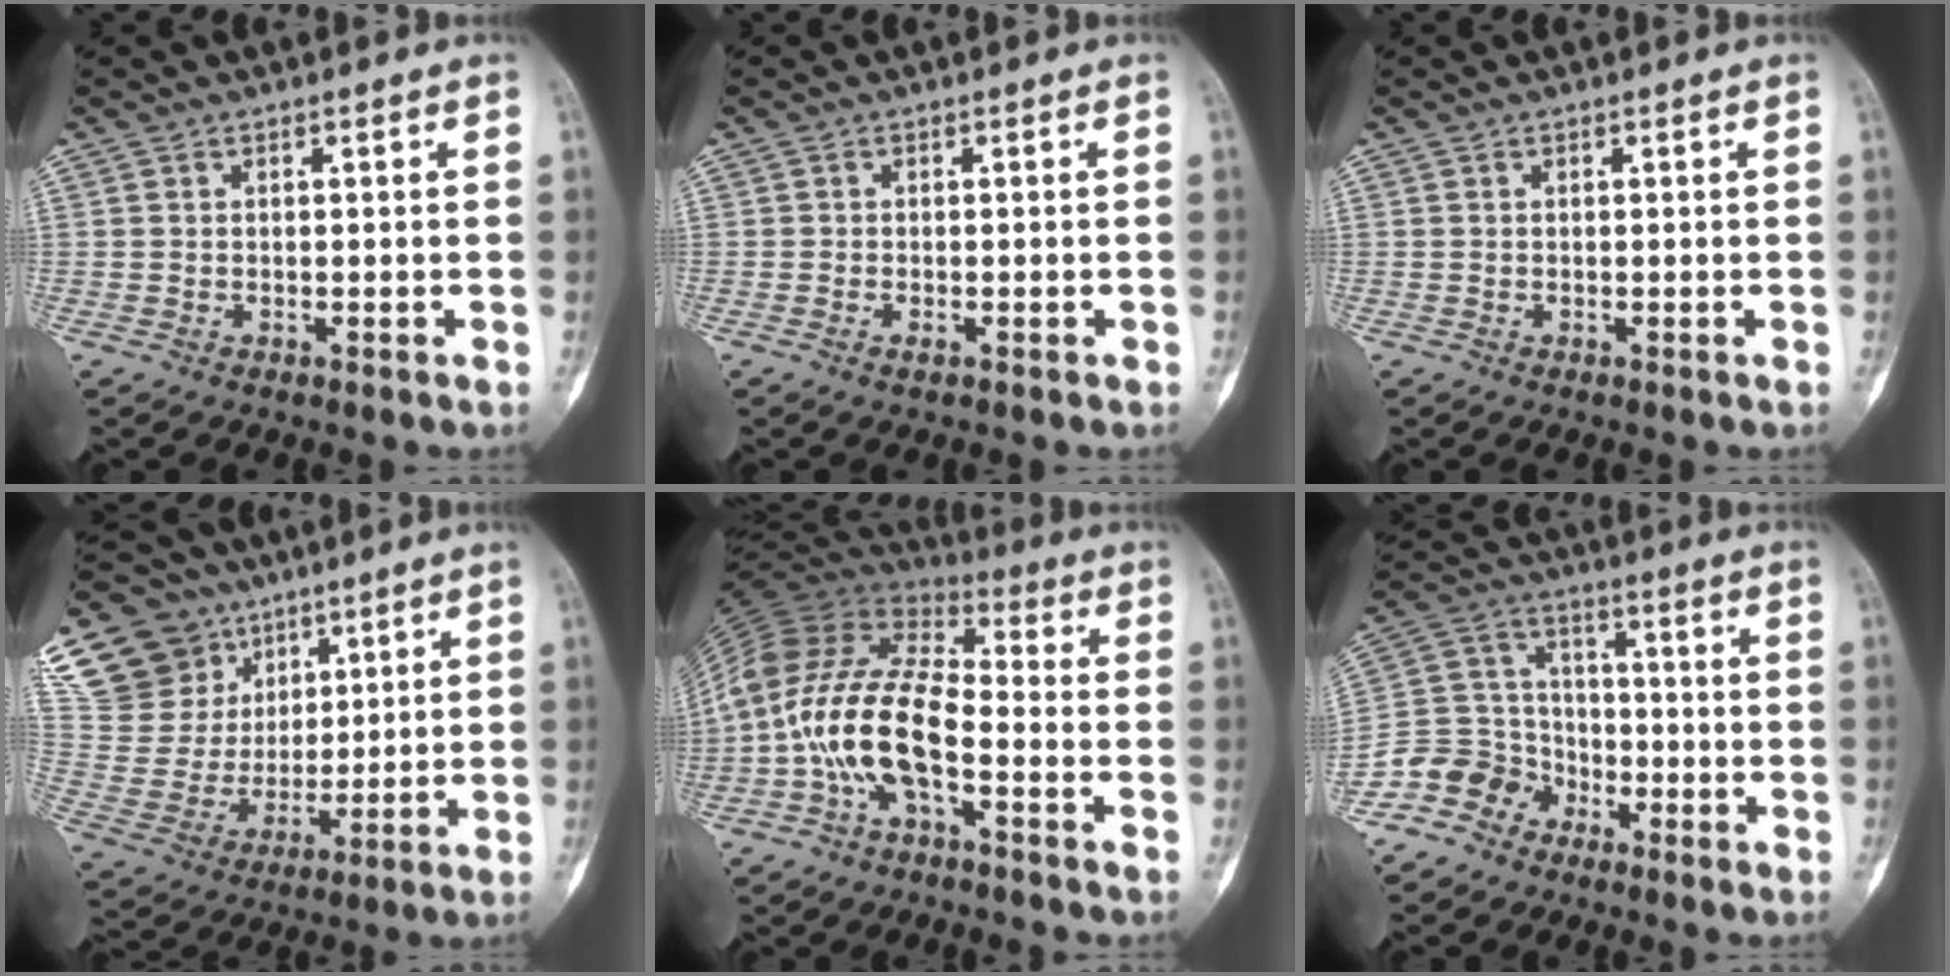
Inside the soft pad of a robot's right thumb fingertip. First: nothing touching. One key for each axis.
{"total": 0.9, "fx": -0.4, "fy": 0.4, "fz": 0.7, "tx": -0.012, "ty": 0.000, "tz": -0.007}
{"total": 0.0}
{"total": 22.1, "fx": 12.0, "fy": 17.0, "fz": 7.5, "tx": -0.141, "ty": 0.009, "tz": 0.252}
{"total": 17.5, "fx": -5.1, "fy": 8.3, "fz": 14.5, "tx": -0.295, "ty": 0.058, "tz": -0.102}
{"total": 9.4, "fx": -6.2, "fy": 6.9, "fz": 1.5, "tx": -0.004, "ty": 0.063, "tz": -0.131}